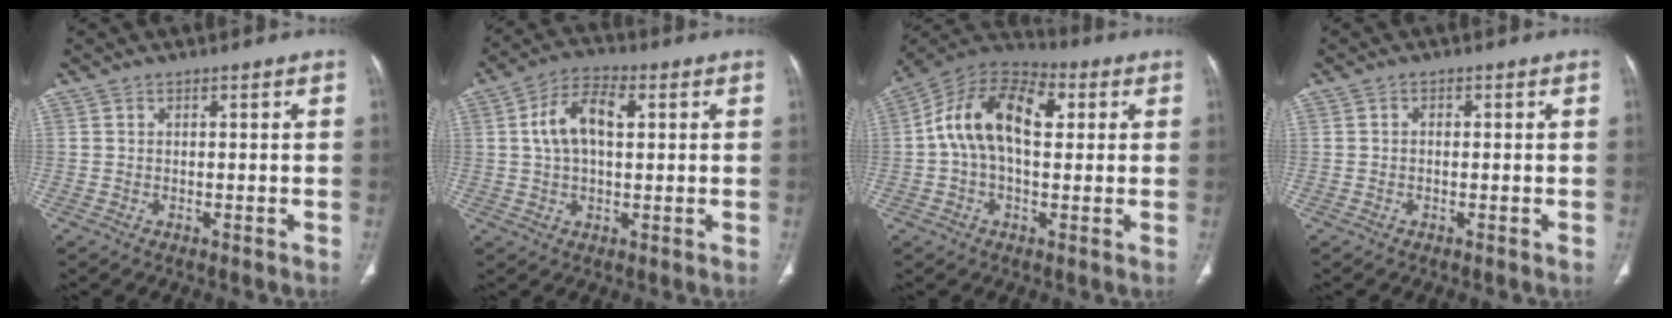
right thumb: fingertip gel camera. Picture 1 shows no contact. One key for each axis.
{"total": 9.5, "fx": 2.1, "fy": 5.2, "fz": 7.7, "tx": -0.143, "ty": 0.019, "tz": 0.035}
{"total": 15.3, "fx": 2.4, "fy": 9.0, "fz": 12.1, "tx": -0.207, "ty": 0.037, "tz": 0.035}
{"total": 0.9, "fx": -0.1, "fy": 0.7, "fz": 0.5, "tx": -0.007, "ty": 0.005, "tz": -0.003}